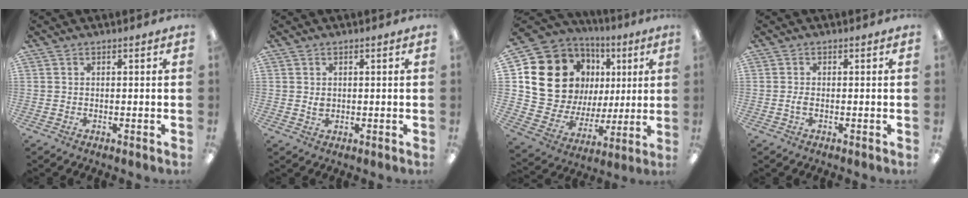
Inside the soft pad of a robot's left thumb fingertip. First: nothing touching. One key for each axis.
{"total": 1.6, "fx": 0.2, "fy": 1.2, "fz": 1.0, "tx": -0.022, "ty": 0.001, "tz": 0.005}
{"total": 17.8, "fx": 6.6, "fy": 14.8, "fz": 7.4, "tx": -0.159, "ty": -0.031, "tz": 0.147}
{"total": 1.4, "fx": -0.3, "fy": 0.6, "fz": 1.2, "tx": -0.023, "ty": 0.000, "tz": -0.006}